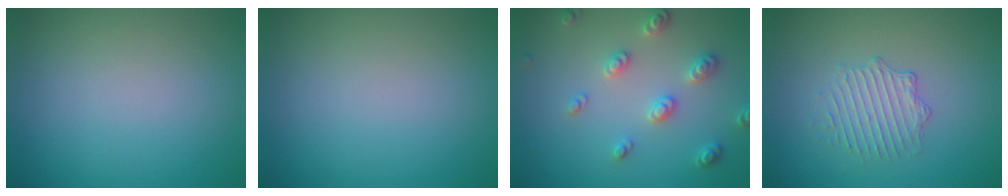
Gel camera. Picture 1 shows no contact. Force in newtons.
{"total": 0.0}
{"total": 2.7, "press": 2.7, "slide": 0.4}
{"total": 1.9, "press": 1.4, "slide": 1.4}